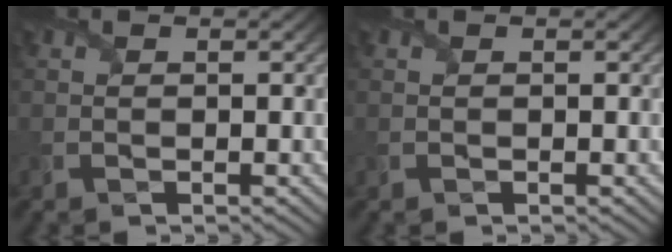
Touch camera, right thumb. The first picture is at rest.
{"total": 0.0}